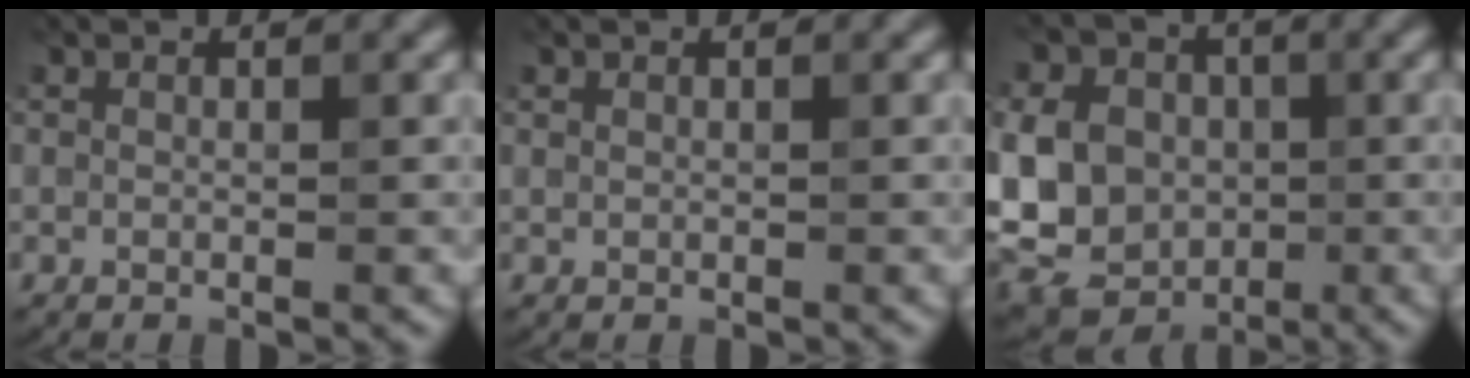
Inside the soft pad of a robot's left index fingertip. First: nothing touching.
{"total": 0.0}
{"total": 11.2, "force": [-0.1, 9.7, 5.7], "torque": [-0.108, 0.011, -0.032]}